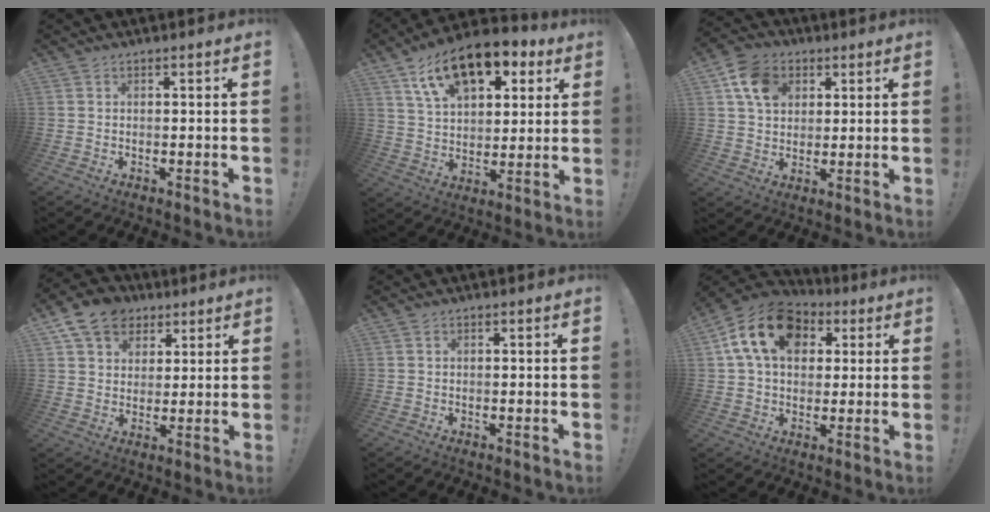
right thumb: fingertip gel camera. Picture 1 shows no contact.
{"total": 17.2, "force": [9.7, 9.5, 10.4], "torque": [-0.169, -0.048, 0.174]}
{"total": 11.7, "force": [4.7, 9.0, 5.8], "torque": [-0.091, -0.005, 0.094]}
{"total": 12.2, "force": [6.6, 9.3, 4.5], "torque": [-0.065, -0.034, 0.131]}
{"total": 0.0}
{"total": 17.2, "force": [6.1, 12.0, 10.6], "torque": [-0.167, -0.004, 0.115]}